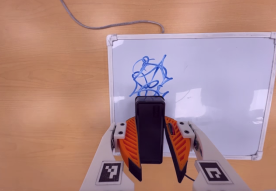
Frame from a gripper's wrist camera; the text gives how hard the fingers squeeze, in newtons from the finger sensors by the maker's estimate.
{"total": 7.5, "left": 6.4, "right": 8.6}